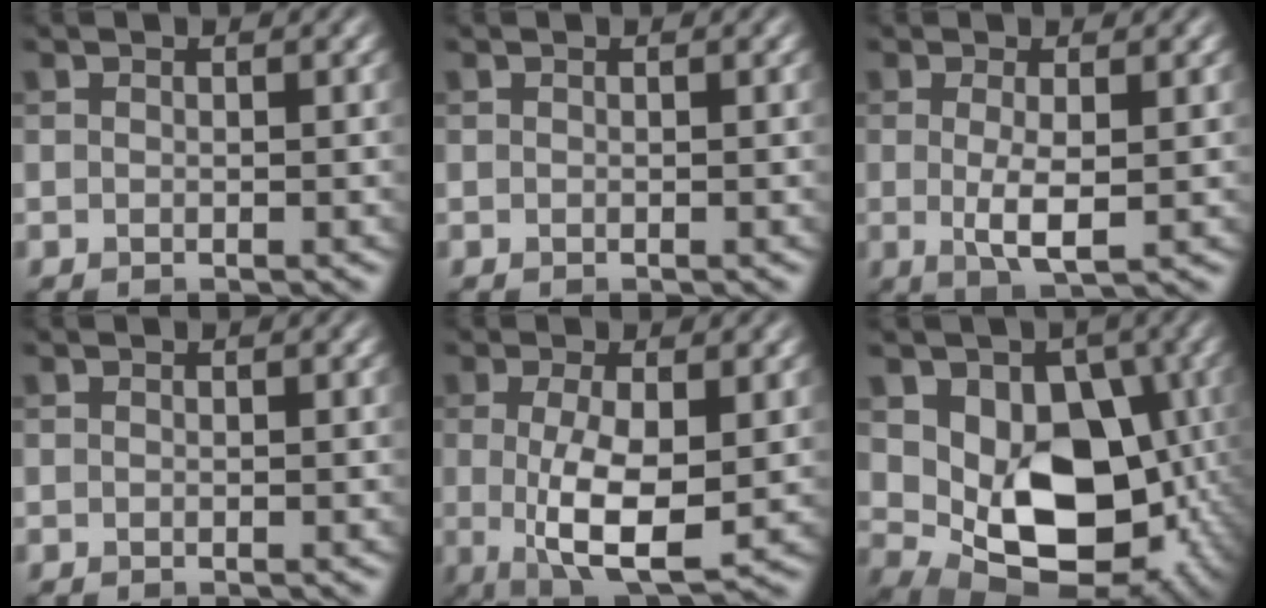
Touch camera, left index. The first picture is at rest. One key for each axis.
{"total": 0.0}
{"total": 3.0, "fx": 0.0, "fy": 0.6, "fz": 3.0, "tx": -0.056, "ty": -0.008, "tz": 0.003}
{"total": 0.0}
{"total": 6.2, "fx": -0.4, "fy": 1.9, "fz": 5.9, "tx": -0.109, "ty": -0.012, "tz": -0.002}
{"total": 11.4, "fx": 0.3, "fy": 8.2, "fz": 7.9, "tx": -0.100, "ty": -0.020, "tz": 0.014}